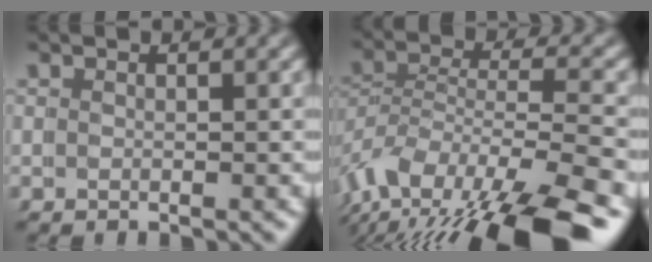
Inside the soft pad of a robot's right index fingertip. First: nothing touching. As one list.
[{"total": 8.6, "force": [-4.5, 4.1, 6.0], "torque": [-0.121, -0.041, -0.059]}]